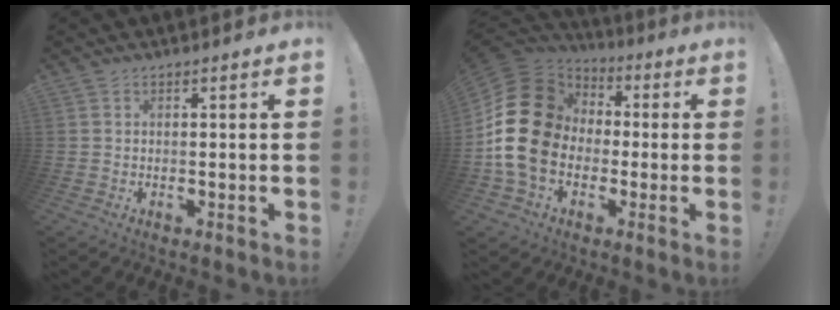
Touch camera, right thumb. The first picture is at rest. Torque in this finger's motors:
{"motor_torque": [2.47, 2.54, 1.50, -1.27, 0.35]}